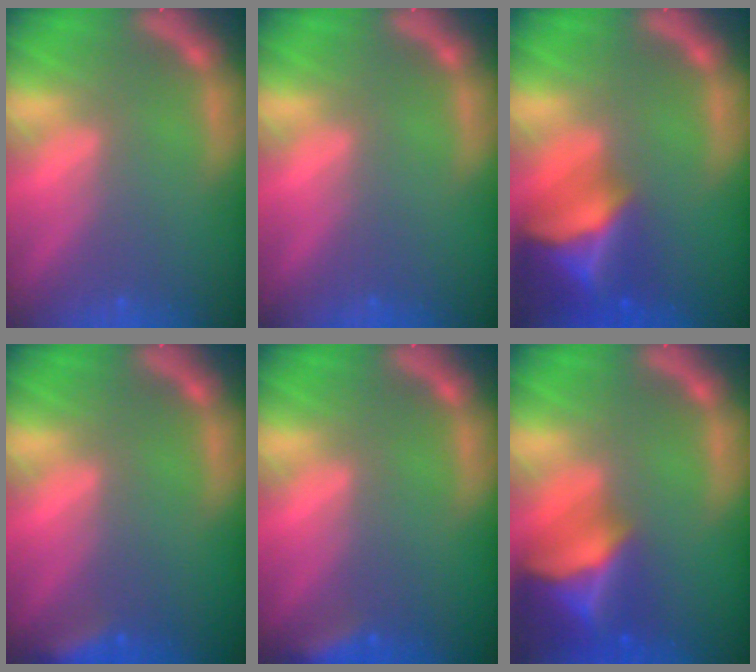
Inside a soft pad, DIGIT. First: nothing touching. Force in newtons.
{"total": 0.0}
{"total": 9.4}
{"total": 2.9}
{"total": 2.9}
{"total": 9.4}